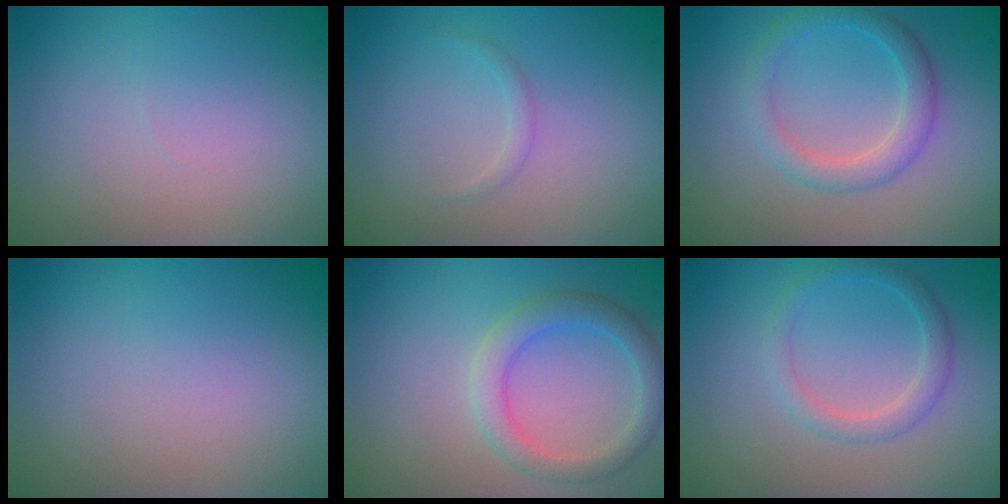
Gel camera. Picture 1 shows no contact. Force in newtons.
{"total": 0.7, "press": 0.7, "slide": 0.0}
{"total": 2.8, "press": 2.8, "slide": 0.0}
{"total": 0.0}
{"total": 3.0, "press": 3.0, "slide": 0.2}
{"total": 2.0, "press": 2.0, "slide": 0.1}